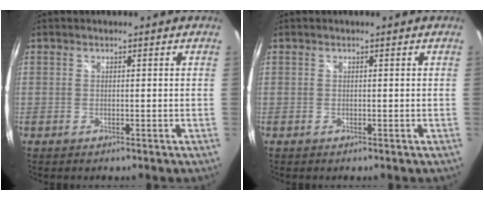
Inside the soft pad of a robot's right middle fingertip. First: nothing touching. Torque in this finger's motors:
{"motor_torque": [0.00, 0.00, 0.00, 0.00]}